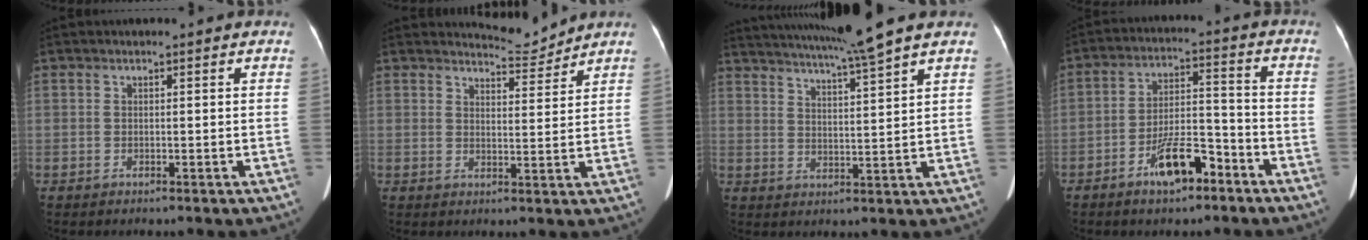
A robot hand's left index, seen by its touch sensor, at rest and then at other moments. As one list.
[{"total": 3.9, "force": [3.8, -0.2, -0.6], "torque": [0.001, -0.017, 0.061]}, {"total": 11.5, "force": [9.8, -1.9, 5.6], "torque": [-0.102, -0.005, 0.149]}, {"total": 8.9, "force": [-5.7, 2.7, 6.2], "torque": [-0.117, 0.010, -0.096]}]